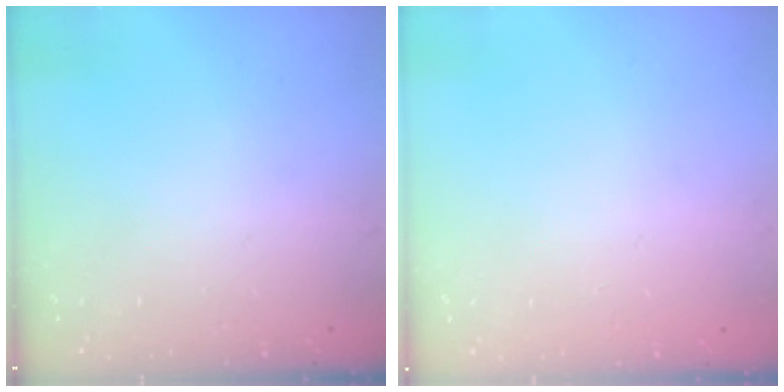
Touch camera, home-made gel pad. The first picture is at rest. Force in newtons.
{"total": 0.7, "press": 0.6, "slide": 0.3}